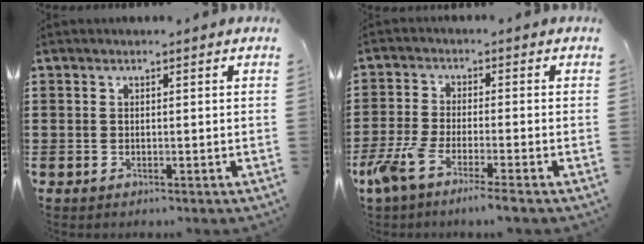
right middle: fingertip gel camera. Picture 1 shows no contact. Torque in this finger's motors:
{"motor_torque": [1.70, -0.44, 0.70, 0.16]}